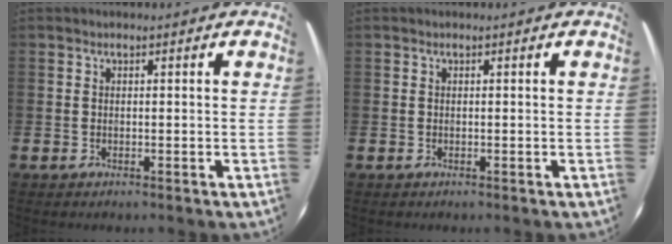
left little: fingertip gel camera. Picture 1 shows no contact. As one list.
[{"total": 0.0}]